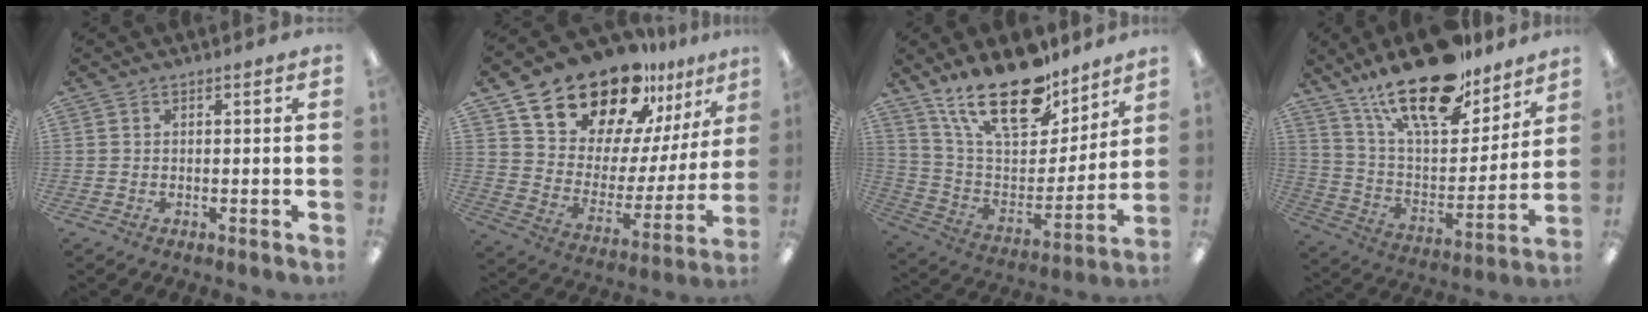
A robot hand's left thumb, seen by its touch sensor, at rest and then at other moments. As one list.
[{"total": 21.9, "force": [18.2, 9.5, 7.6], "torque": [-0.140, -0.133, 0.326]}, {"total": 22.1, "force": [16.1, 9.5, 11.8], "torque": [-0.207, -0.099, 0.286]}, {"total": 23.0, "force": [17.0, 8.6, 12.9], "torque": [-0.214, -0.105, 0.294]}]